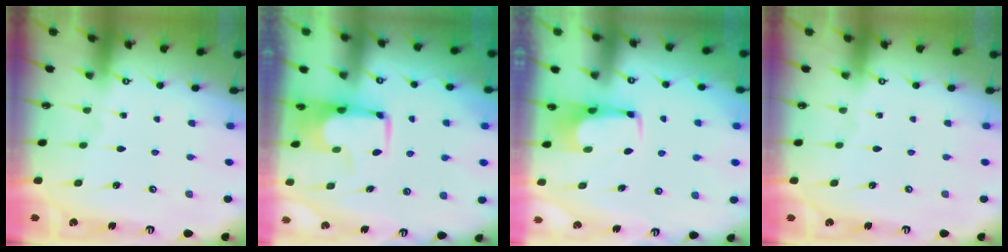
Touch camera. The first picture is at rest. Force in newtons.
{"total": 2.2, "press": 2.1, "slide": 0.5}
{"total": 0.7, "press": 0.6, "slide": 0.3}
{"total": 0.0}